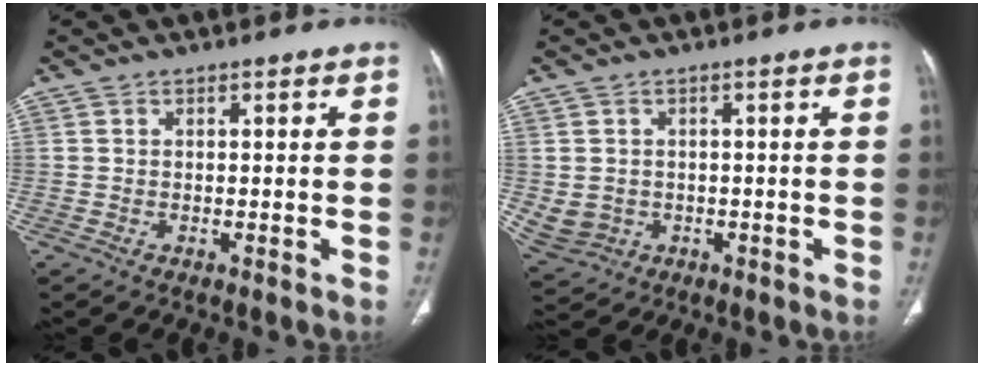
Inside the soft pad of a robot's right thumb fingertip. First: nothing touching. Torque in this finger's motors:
{"motor_torque": [2.89, 2.12, 0.19, -0.49, 0.03]}